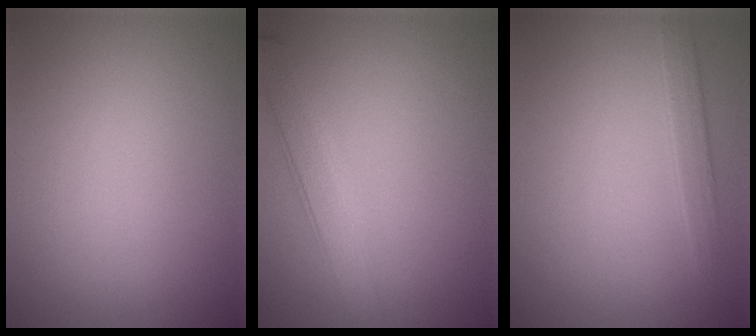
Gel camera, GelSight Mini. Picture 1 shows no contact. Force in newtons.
{"total": 3.1, "press": 3.0, "slide": 0.2}
{"total": 1.5, "press": 1.5, "slide": 0.0}